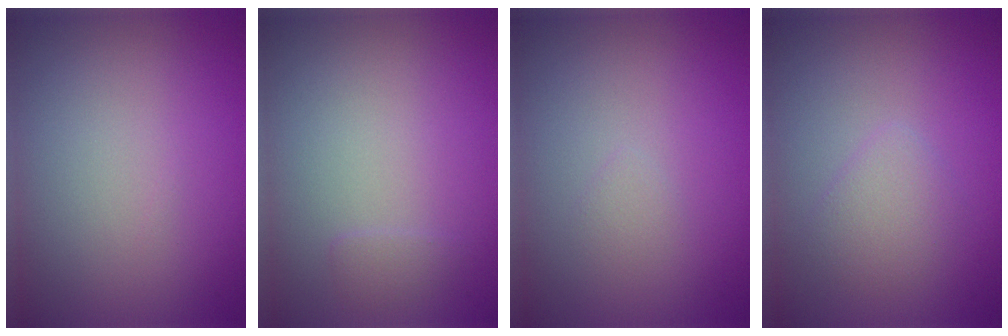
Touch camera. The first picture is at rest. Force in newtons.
{"total": 0.7, "press": 0.7, "slide": 0.2}
{"total": 0.6, "press": 0.6, "slide": 0.1}
{"total": 1.8, "press": 1.8, "slide": 0.1}